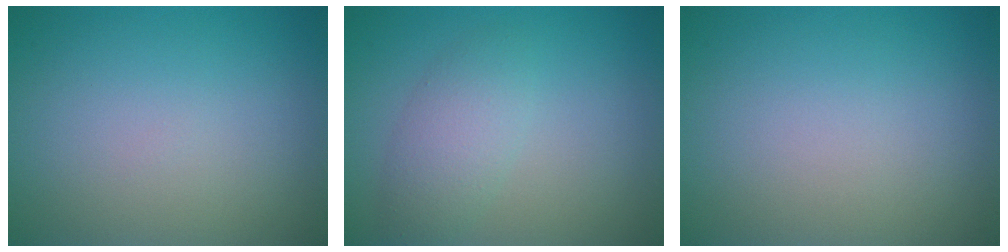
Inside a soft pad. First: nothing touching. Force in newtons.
{"total": 2.9, "press": 2.9, "slide": 0.0}
{"total": 0.0}